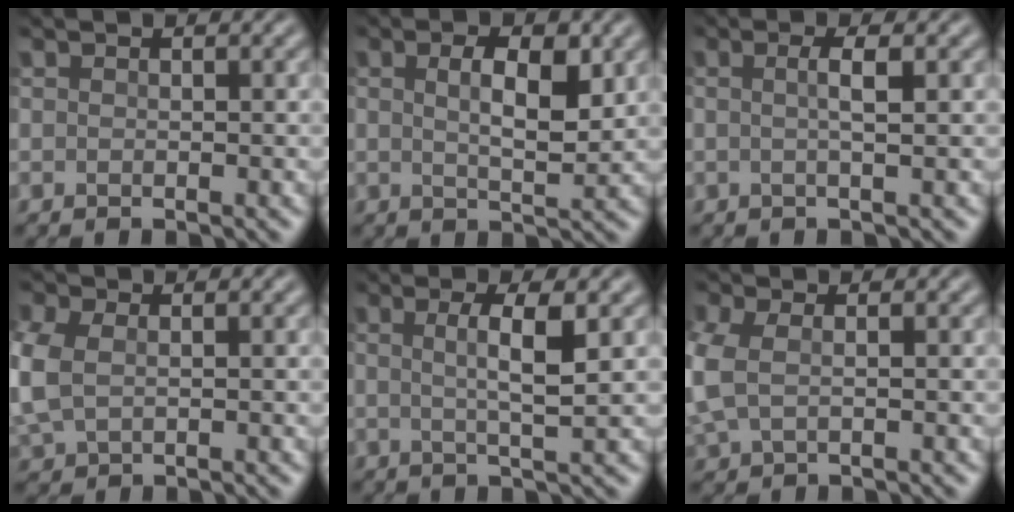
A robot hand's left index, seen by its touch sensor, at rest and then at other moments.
{"total": 4.2, "force": [1.0, 1.4, 3.8], "torque": [-0.069, -0.002, 0.017]}
{"total": 2.0, "force": [-0.1, 0.5, 2.0], "torque": [-0.034, 0.004, -0.009]}
{"total": 4.5, "force": [-0.3, 3.3, 3.1], "torque": [-0.102, -0.006, 0.003]}
{"total": 3.9, "force": [0.4, 0.8, 3.8], "torque": [-0.063, -0.001, 0.003]}
{"total": 3.4, "force": [-0.2, 2.1, 2.7], "torque": [-0.085, -0.001, -0.005]}